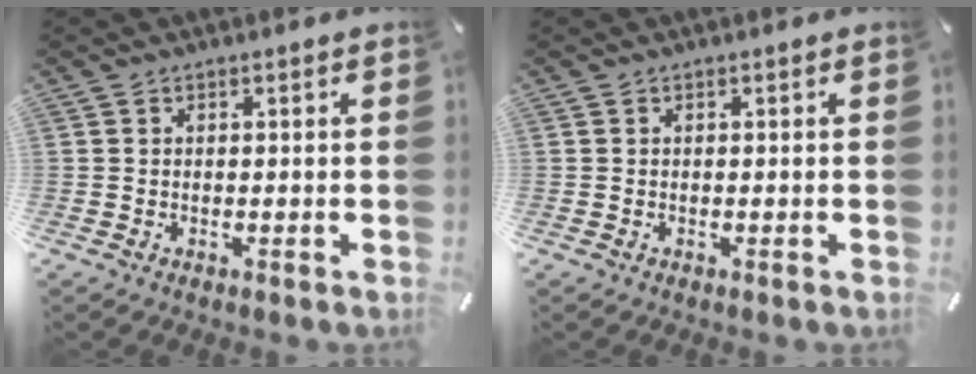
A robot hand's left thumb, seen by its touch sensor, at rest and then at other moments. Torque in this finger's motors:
{"motor_torque": [-0.22, -0.61, 0.04, 0.18, -0.02]}